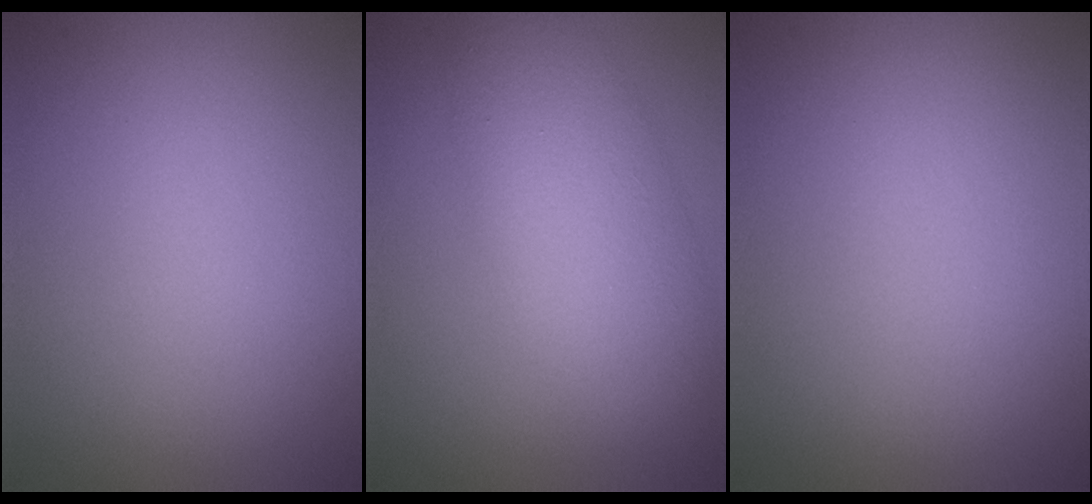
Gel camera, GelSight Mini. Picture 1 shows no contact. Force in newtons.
{"total": 5.6, "press": 5.6, "slide": 0.2}
{"total": 0.0}